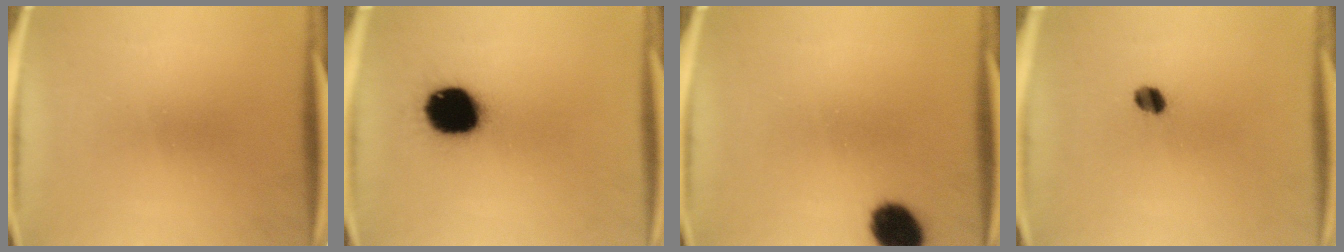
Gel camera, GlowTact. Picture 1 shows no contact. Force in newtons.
{"total": 16.7}
{"total": 8.9}
{"total": 3.2}